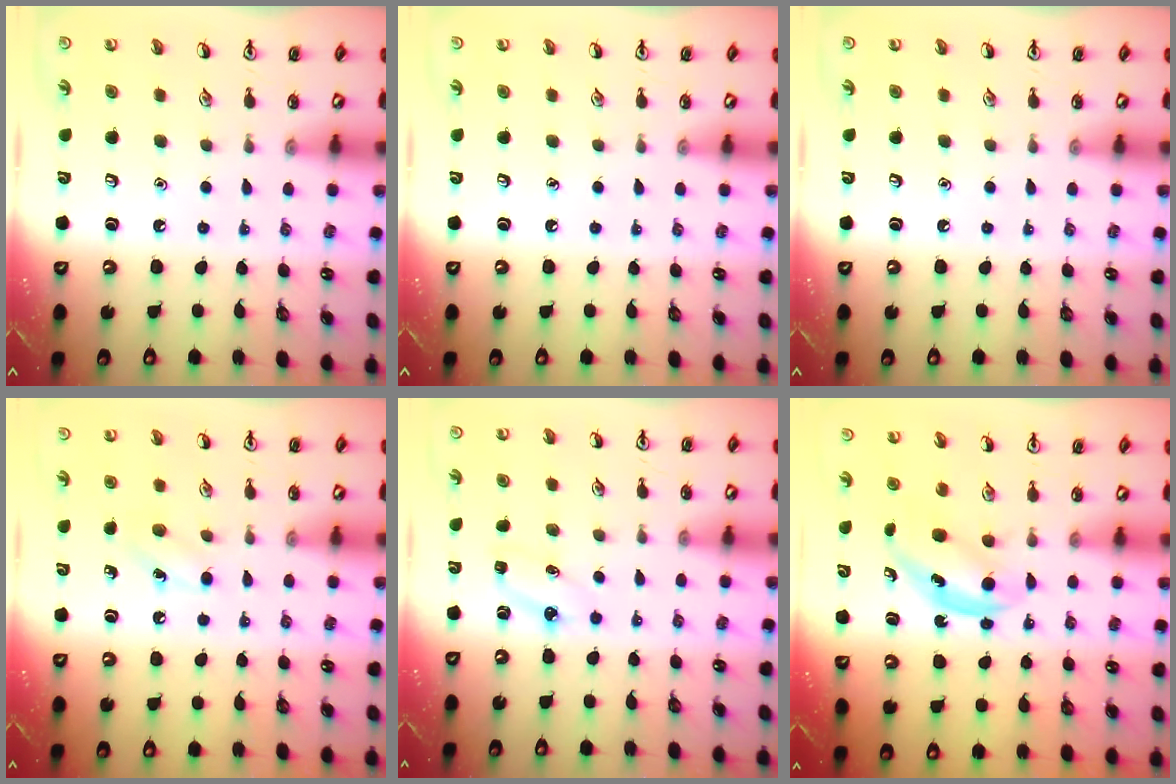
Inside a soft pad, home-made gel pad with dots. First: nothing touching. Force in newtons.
{"total": 0.0}
{"total": 0.0}
{"total": 6.5, "press": 6.2, "slide": 1.9}
{"total": 5.0, "press": 4.8, "slide": 1.6}
{"total": 5.2, "press": 5.2, "slide": 0.6}